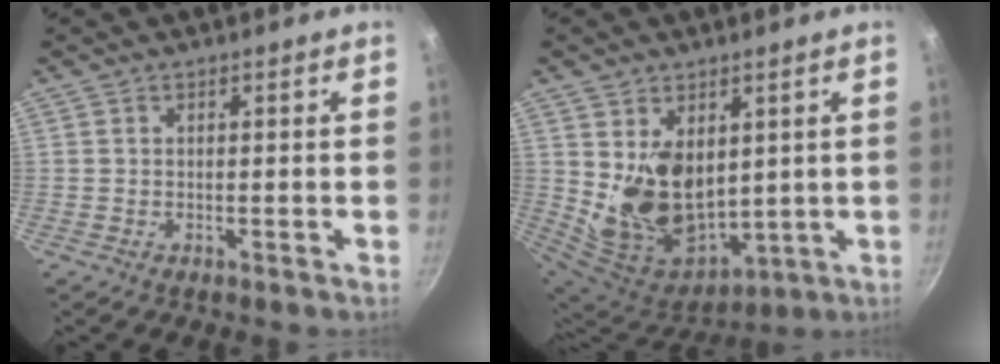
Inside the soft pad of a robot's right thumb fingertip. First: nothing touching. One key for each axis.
{"total": 14.9, "fx": 3.2, "fy": 10.3, "fz": 10.4, "tx": -0.155, "ty": -0.049, "tz": 0.085}